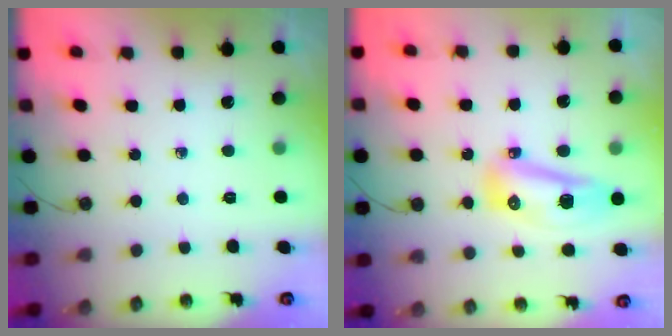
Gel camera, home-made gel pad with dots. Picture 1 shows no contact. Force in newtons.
{"total": 10.9, "press": 10.8, "slide": 1.7}